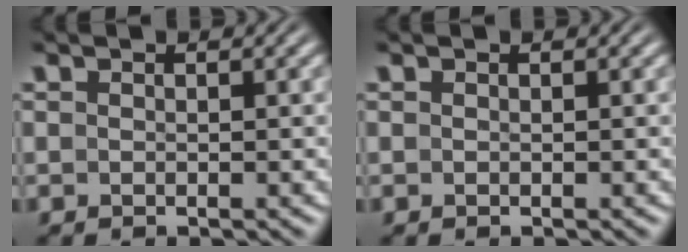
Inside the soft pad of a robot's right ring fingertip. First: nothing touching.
{"total": 0.0}